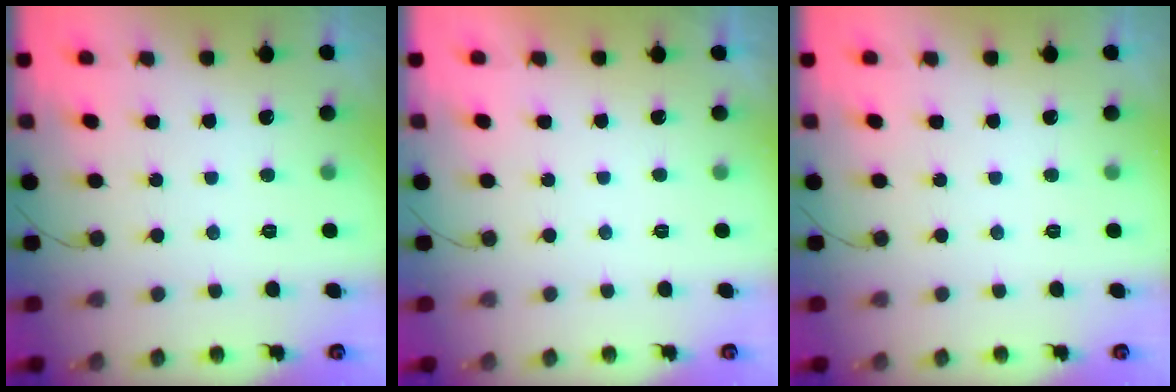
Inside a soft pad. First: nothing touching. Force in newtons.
{"total": 2.2, "press": 2.1, "slide": 0.3}
{"total": 0.0}